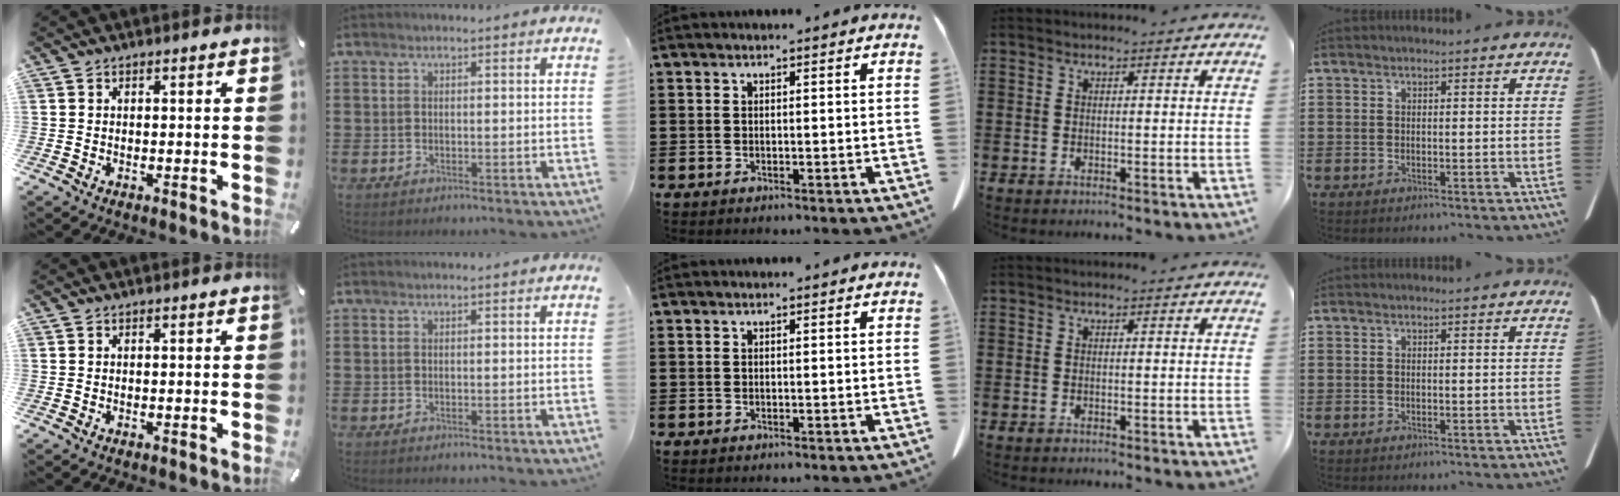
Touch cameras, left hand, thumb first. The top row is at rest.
{}